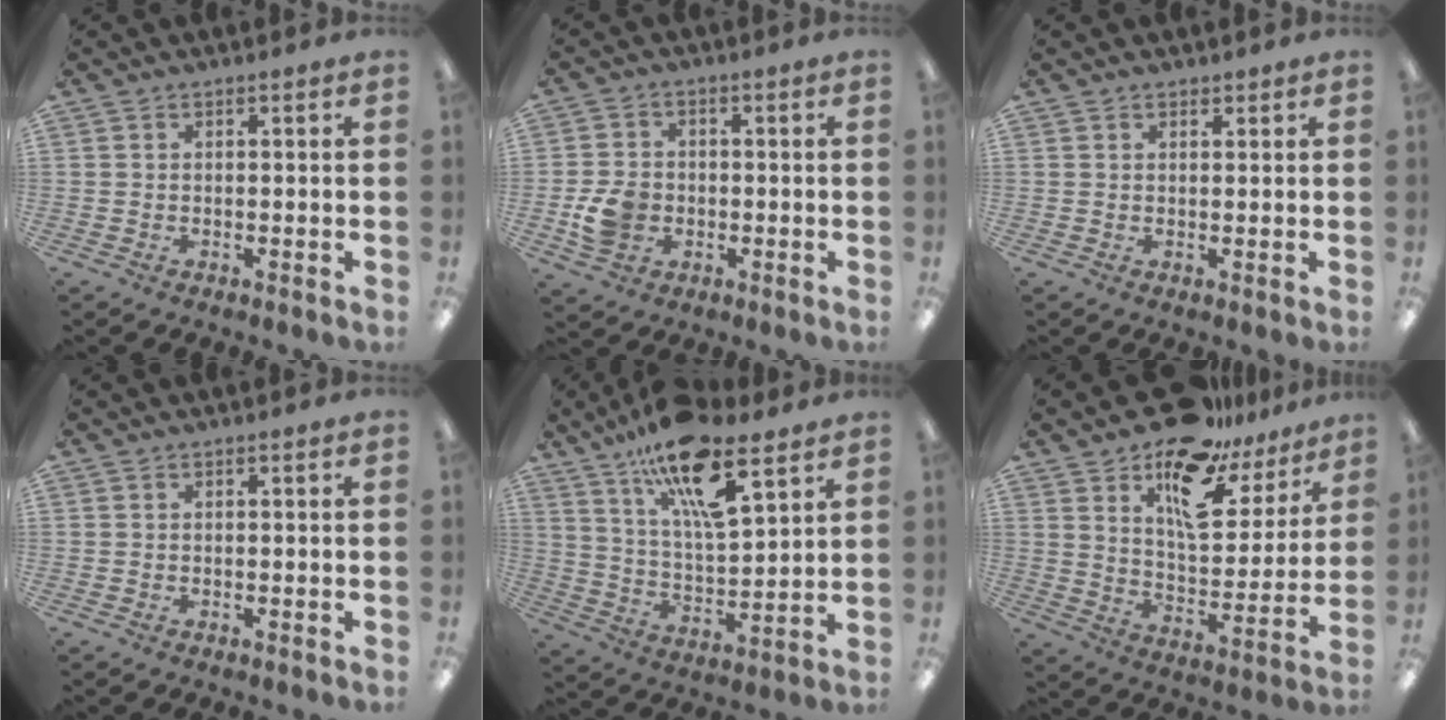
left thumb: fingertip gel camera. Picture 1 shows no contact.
{"total": 7.4, "force": [-1.7, 6.0, 4.0], "torque": [-0.071, 0.007, -0.029]}
{"total": 1.1, "force": [0.9, 0.5, 0.2], "torque": [0.003, -0.003, 0.016]}
{"total": 0.0}
{"total": 18.7, "force": [12.7, 6.0, 12.4], "torque": [-0.207, -0.068, 0.211]}
{"total": 17.7, "force": [12.0, 8.4, 9.9], "torque": [-0.158, -0.072, 0.208]}